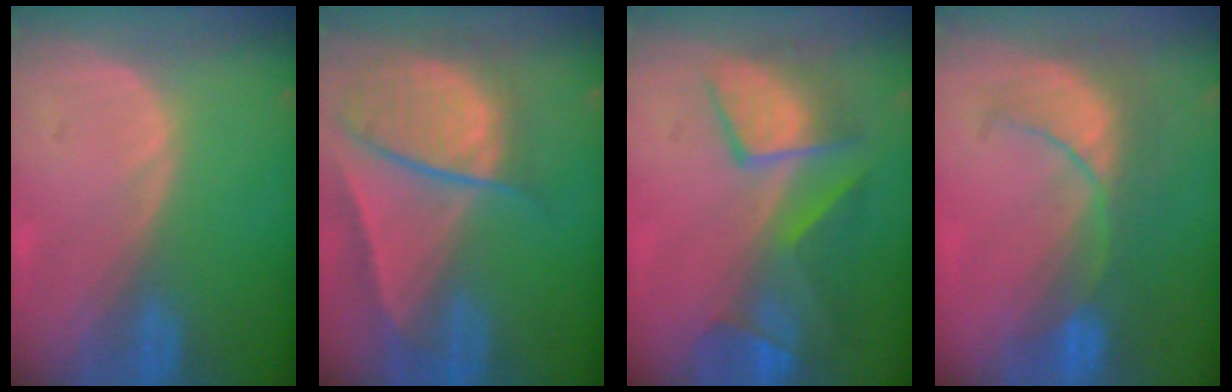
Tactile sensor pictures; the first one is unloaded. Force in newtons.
{"total": 10.0, "press": 8.4, "slide": 5.5}
{"total": 8.9, "press": 8.4, "slide": 2.9}
{"total": 7.8, "press": 7.7, "slide": 1.6}